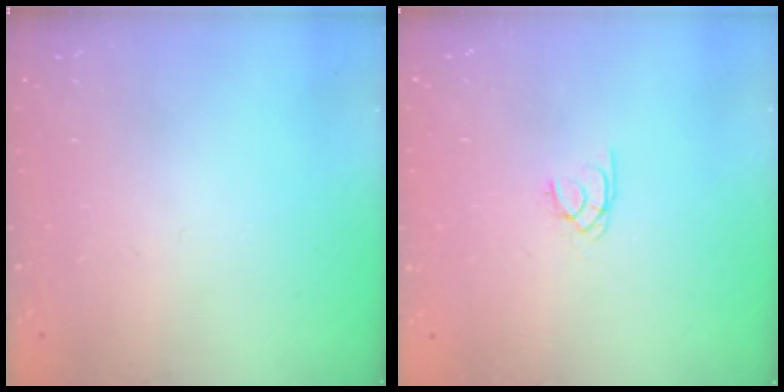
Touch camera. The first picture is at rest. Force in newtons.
{"total": 1.4, "press": 1.4, "slide": 0.3}